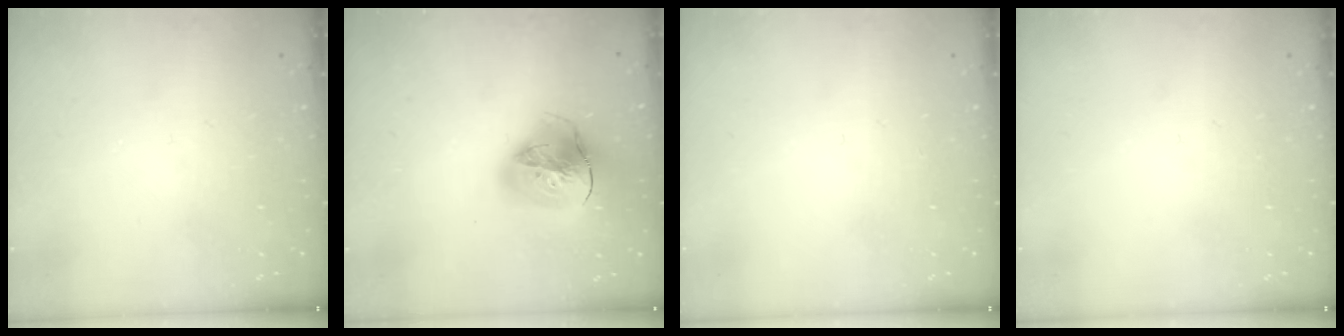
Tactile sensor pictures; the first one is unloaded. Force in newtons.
{"total": 23.3, "press": 23.2, "slide": 2.4}
{"total": 0.0}
{"total": 0.0}